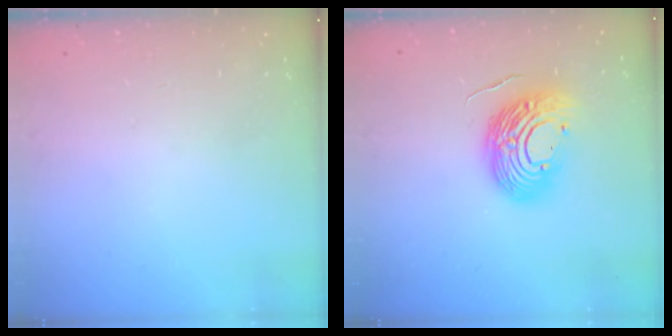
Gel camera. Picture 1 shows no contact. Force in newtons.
{"total": 14.0, "press": 13.8, "slide": 2.2}